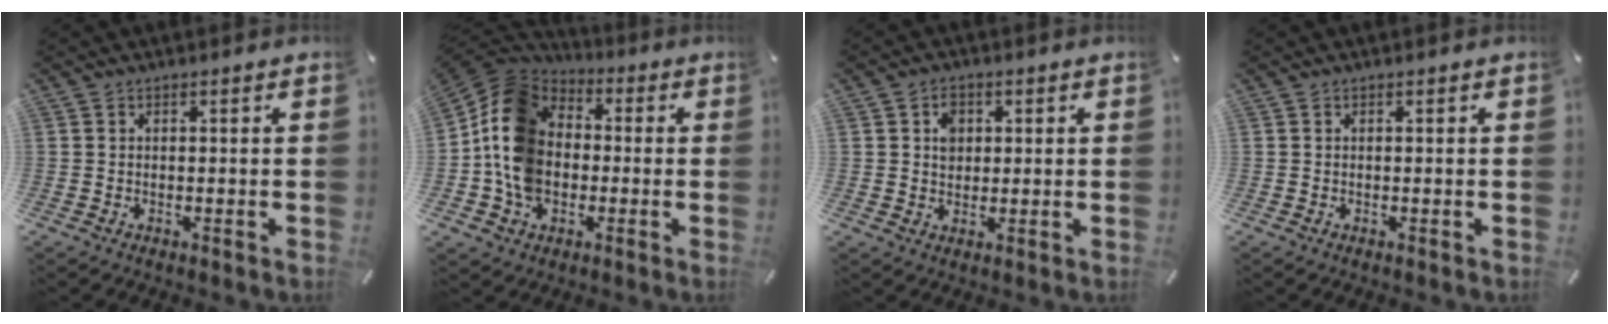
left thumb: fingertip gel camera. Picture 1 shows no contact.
{"total": 14.7, "force": [-2.5, 12.2, 7.7], "torque": [-0.183, 0.028, -0.050]}
{"total": 4.1, "force": [1.0, 3.5, 1.8], "torque": [-0.018, -0.001, 0.011]}
{"total": 0.0}